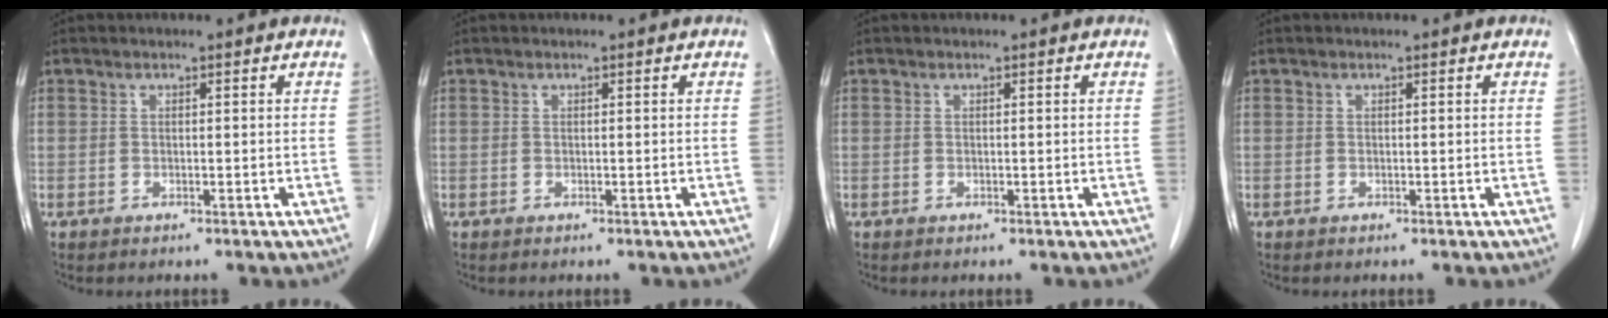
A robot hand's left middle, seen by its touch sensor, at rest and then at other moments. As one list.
[{"total": 0.0}, {"total": 0.0}, {"total": 0.0}]